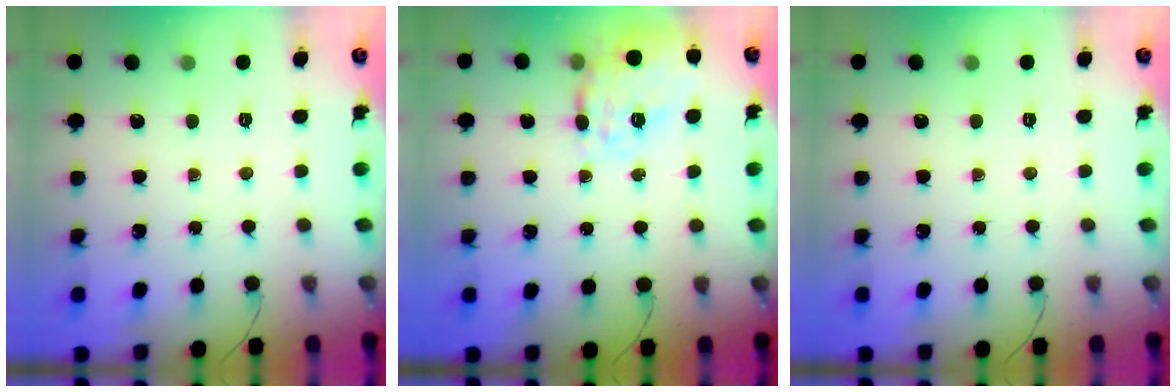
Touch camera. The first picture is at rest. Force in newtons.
{"total": 18.1, "press": 18.1, "slide": 0.6}
{"total": 0.0}